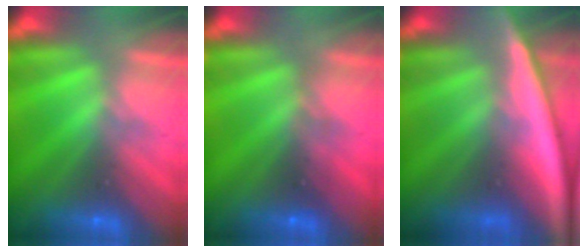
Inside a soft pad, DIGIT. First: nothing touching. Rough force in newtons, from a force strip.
{"total": 2.3}
{"total": 7.7}